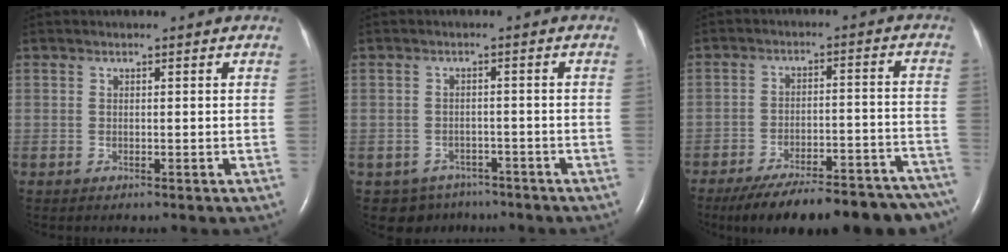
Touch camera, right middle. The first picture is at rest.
{"total": 4.7, "force": [-3.5, 3.2, 0.0], "torque": [0.004, 0.011, -0.046]}
{"total": 24.4, "force": [-20.8, 5.7, 11.5], "torque": [-0.117, 0.002, -0.273]}